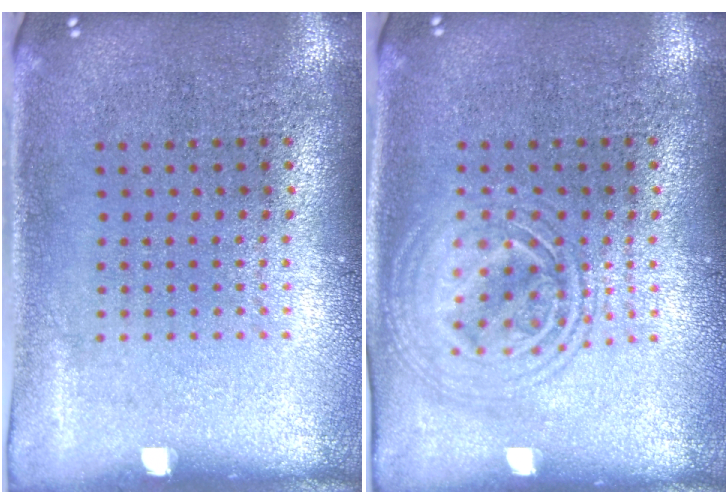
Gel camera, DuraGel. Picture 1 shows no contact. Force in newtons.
{"total": 1.7, "press": 1.7, "slide": 0.3}